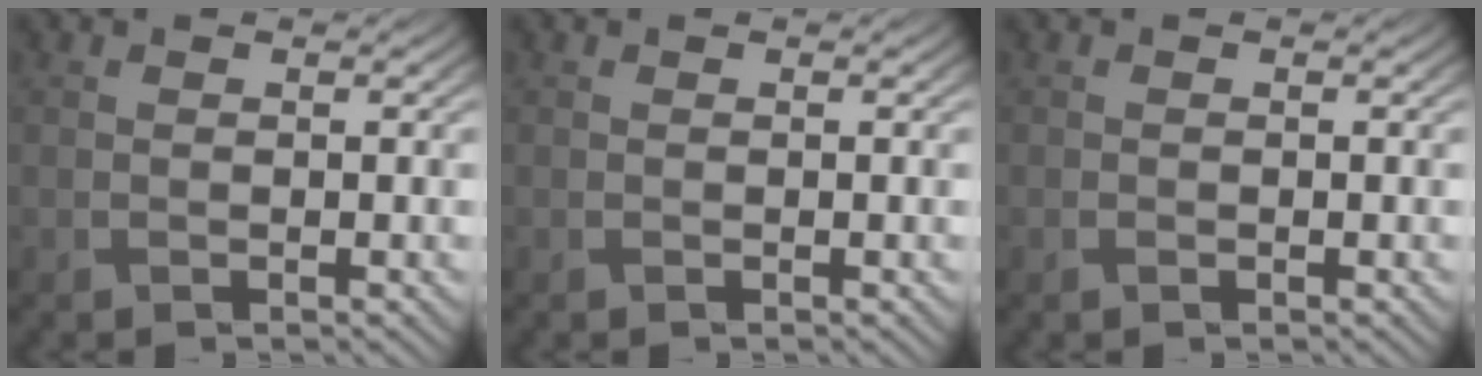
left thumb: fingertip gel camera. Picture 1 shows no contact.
{"total": 0.0}
{"total": 0.7, "force": [-0.4, 0.5, 0.4], "torque": [-0.007, -0.004, -0.007]}